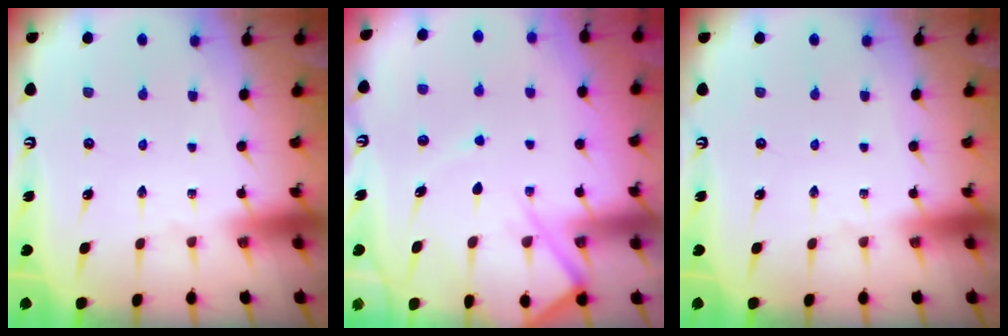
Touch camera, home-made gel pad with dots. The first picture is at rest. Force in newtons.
{"total": 10.2, "press": 10.2, "slide": 0.9}
{"total": 0.0}